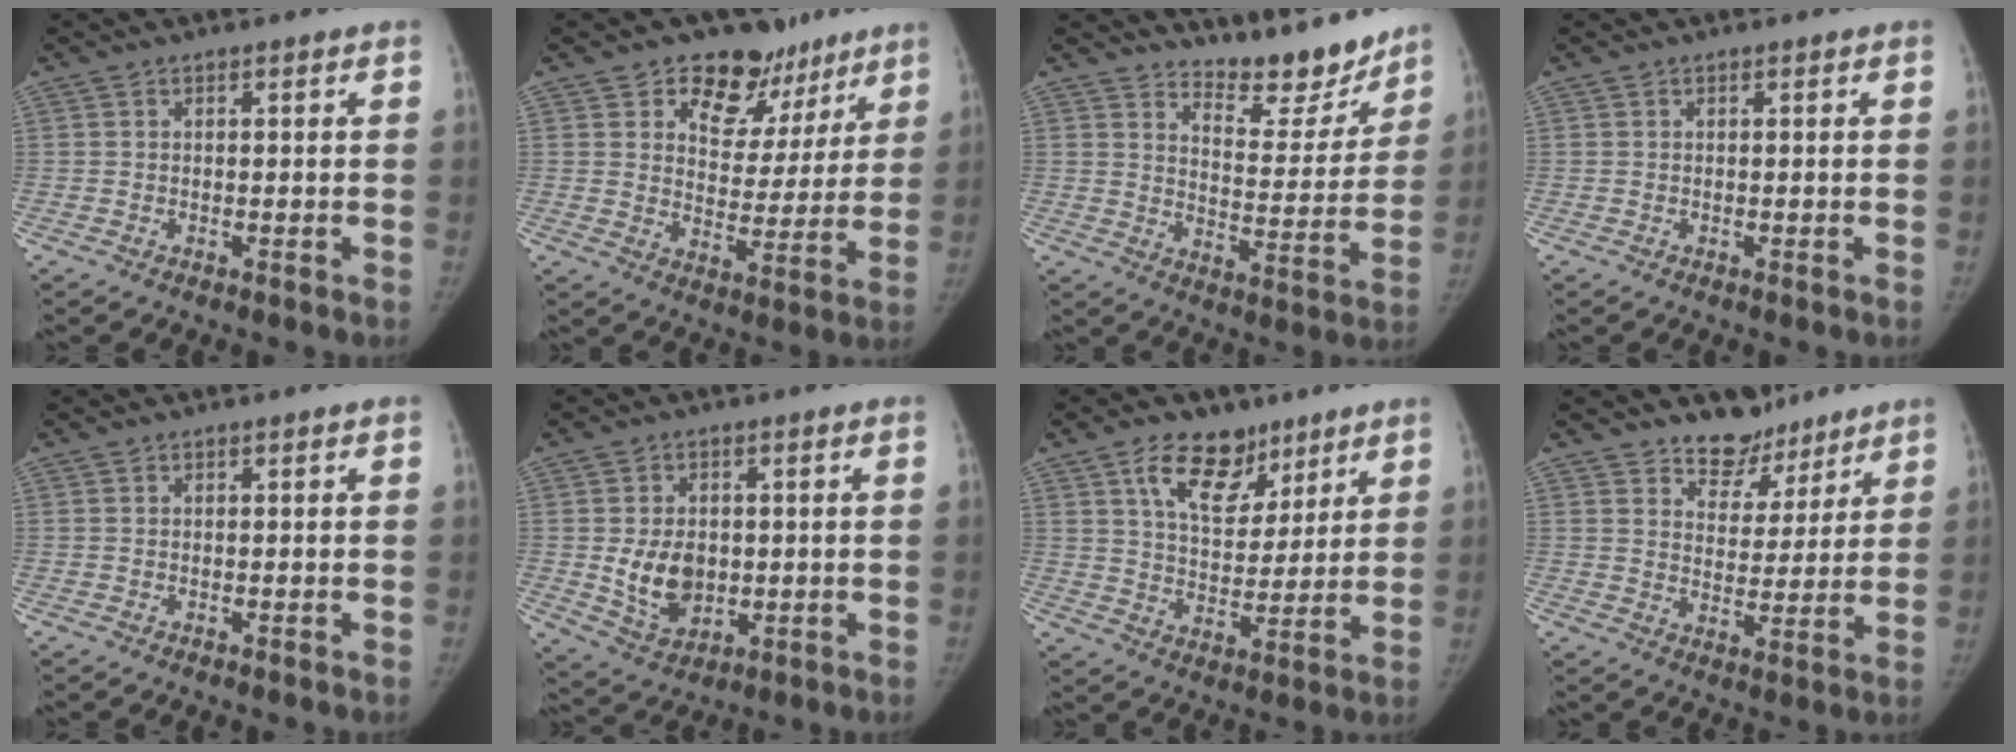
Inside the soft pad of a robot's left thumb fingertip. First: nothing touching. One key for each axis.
{"total": 13.4, "fx": 9.0, "fy": 8.9, "fz": 4.4, "tx": 0.002, "ty": -0.036, "tz": 0.131}
{"total": 11.5, "fx": 10.6, "fy": 3.6, "fz": 2.8, "tx": -0.009, "ty": -0.094, "tz": 0.161}
{"total": 0.0}
{"total": 0.0}
{"total": 8.9, "fx": -0.2, "fy": 6.5, "fz": 6.1, "tx": -0.079, "ty": -0.010, "tz": 0.012}
{"total": 12.4, "fx": 7.3, "fy": 7.5, "fz": 6.7, "tx": -0.079, "ty": -0.040, "tz": 0.126}
{"total": 8.0, "fx": 6.4, "fy": 4.6, "fz": 1.1, "tx": 0.024, "ty": -0.048, "tz": 0.113}